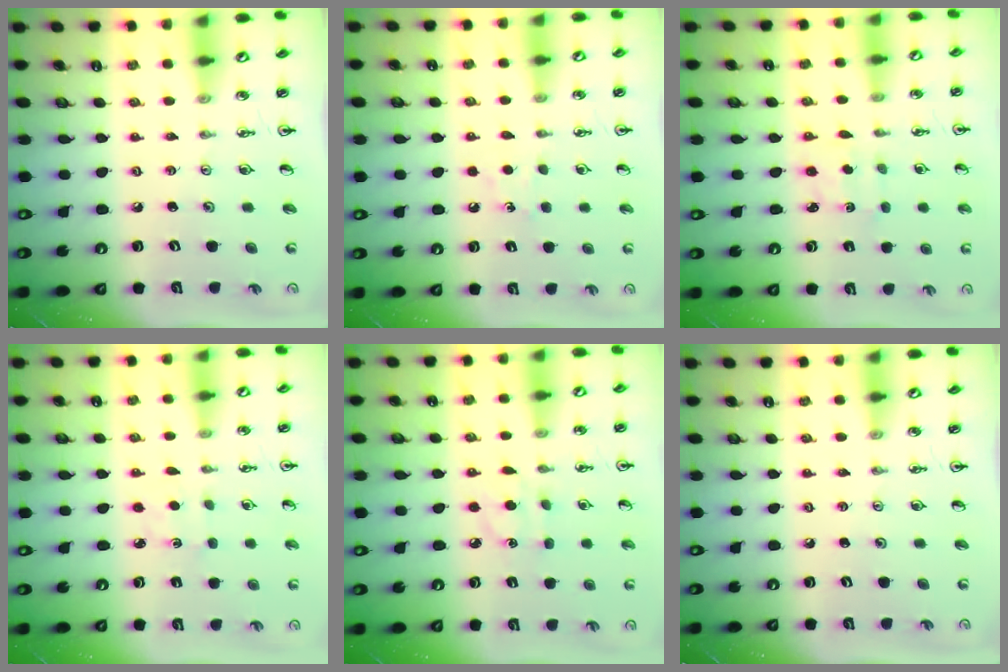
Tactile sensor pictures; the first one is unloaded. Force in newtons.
{"total": 5.7, "press": 5.7, "slide": 0.8}
{"total": 1.8, "press": 1.7, "slide": 0.5}
{"total": 2.8, "press": 2.8, "slide": 0.4}
{"total": 5.8, "press": 5.8, "slide": 0.6}
{"total": 0.0}